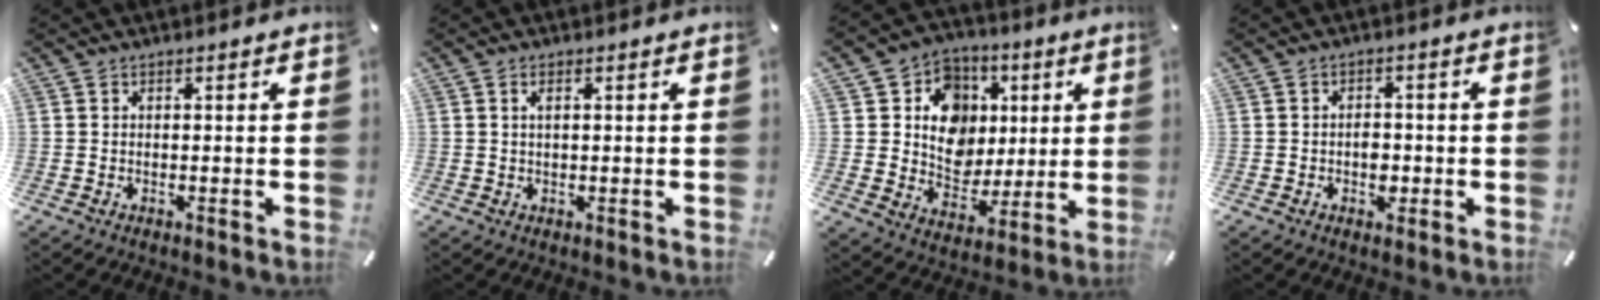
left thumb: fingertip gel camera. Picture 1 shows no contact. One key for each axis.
{"total": 1.6, "fx": 0.5, "fy": 0.6, "fz": 1.3, "tx": -0.027, "ty": 0.003, "tz": 0.008}
{"total": 13.0, "fx": 2.6, "fy": 12.0, "fz": 4.3, "tx": -0.056, "ty": -0.019, "tz": 0.052}
{"total": 3.6, "fx": -1.0, "fy": 2.7, "fz": 2.3, "tx": -0.025, "ty": -0.001, "tz": -0.021}